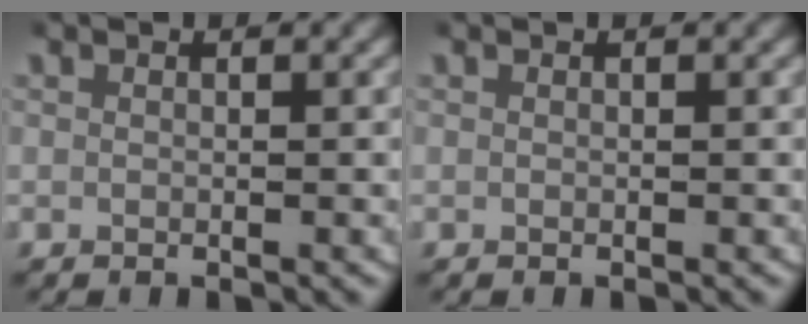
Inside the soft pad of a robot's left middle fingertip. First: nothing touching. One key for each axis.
{"total": 0.0}